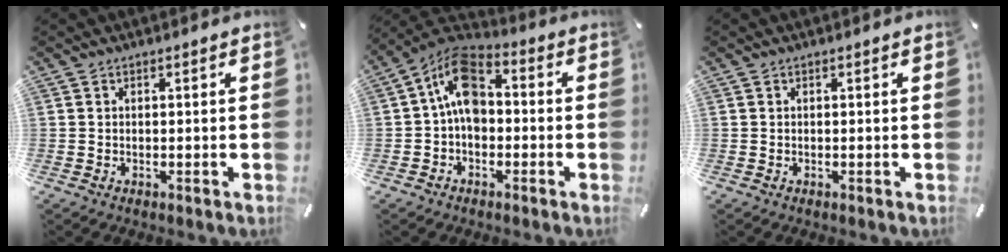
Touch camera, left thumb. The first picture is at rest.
{"total": 10.7, "force": [0.6, 7.0, 8.1], "torque": [-0.157, 0.005, 0.011]}
{"total": 0.0}